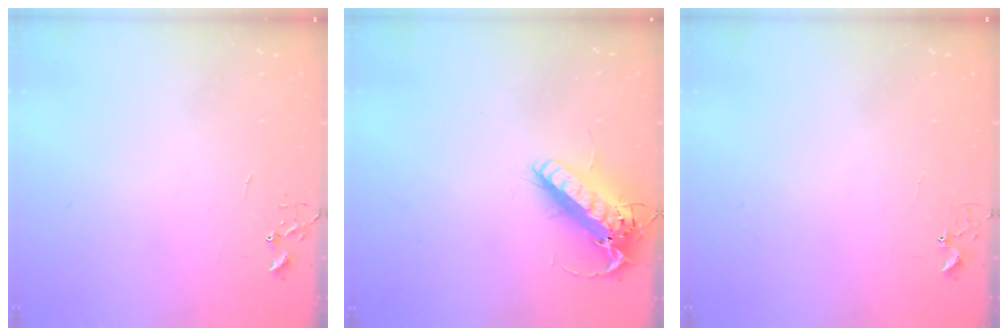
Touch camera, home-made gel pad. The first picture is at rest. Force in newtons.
{"total": 17.8, "press": 17.5, "slide": 3.4}
{"total": 3.7, "press": 3.7, "slide": 0.2}